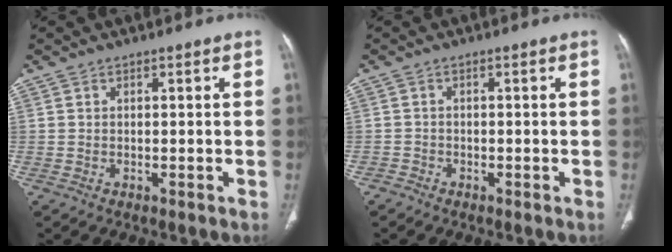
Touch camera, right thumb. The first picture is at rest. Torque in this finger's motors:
{"motor_torque": [-0.29, -0.29, -0.03, -0.11, -0.04]}